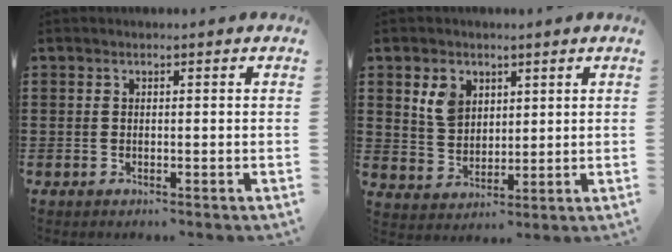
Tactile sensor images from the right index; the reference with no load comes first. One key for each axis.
{"total": 5.4, "fx": 2.6, "fy": 4.1, "fz": 2.4, "tx": -0.063, "ty": 0.014, "tz": 0.048}